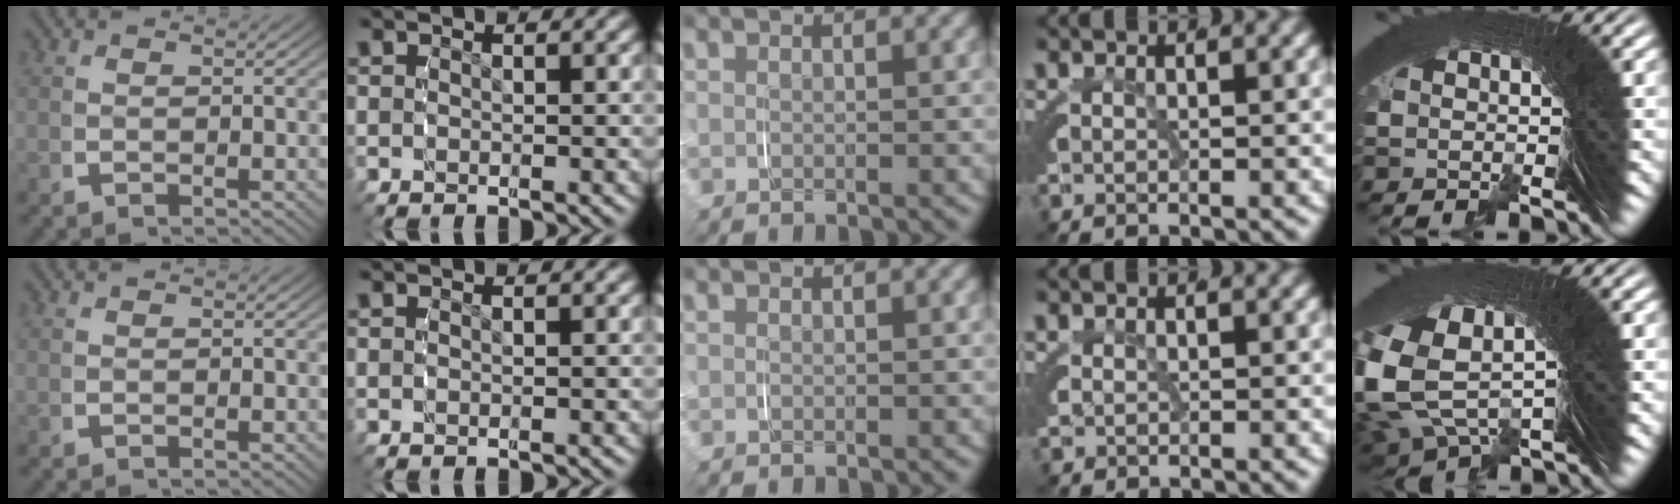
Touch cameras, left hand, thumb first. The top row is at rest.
{"ring": {"total": 0.5, "force": [0.1, 0.5, 0.2], "torque": [-0.010, -0.007, 0.008]}, "little": {"total": 11.4, "force": [3.1, 7.6, 8.0], "torque": [-0.177, -0.005, 0.050]}}